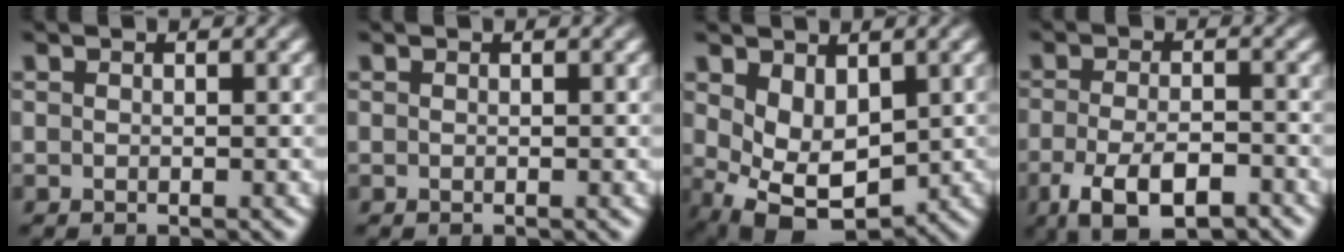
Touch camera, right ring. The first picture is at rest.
{"total": 0.0}
{"total": 9.0, "force": [-2.4, 6.5, 5.6], "torque": [-0.115, -0.057, -0.018]}
{"total": 6.6, "force": [-3.8, 2.8, 4.5], "torque": [-0.071, -0.027, -0.045]}